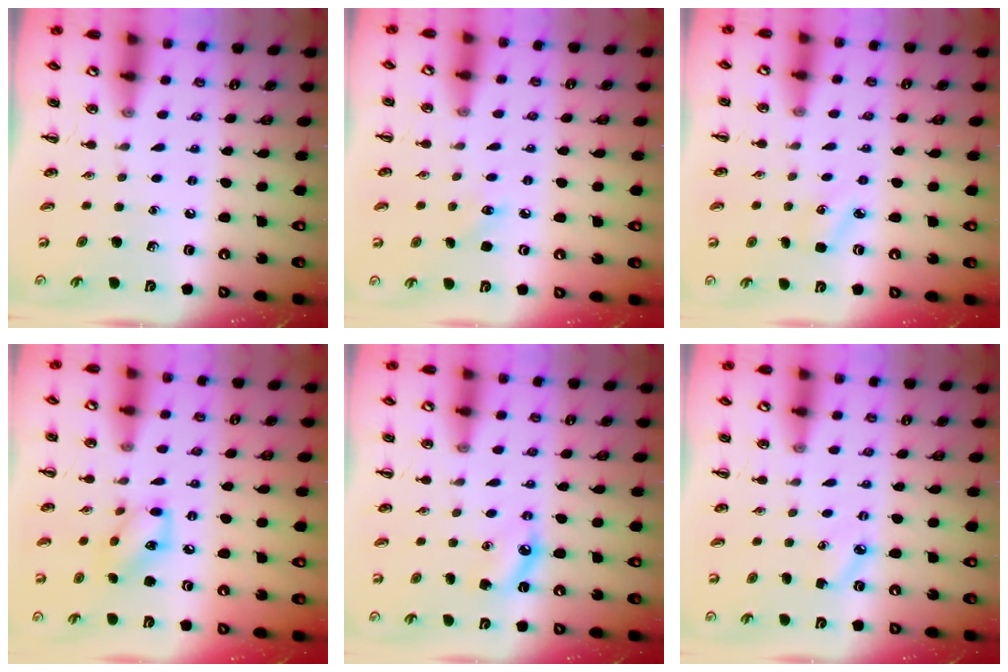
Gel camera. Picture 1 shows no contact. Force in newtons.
{"total": 3.9, "press": 3.7, "slide": 0.9}
{"total": 3.8, "press": 3.6, "slide": 1.2}
{"total": 9.3, "press": 9.3, "slide": 0.3}
{"total": 5.9, "press": 5.6, "slide": 1.9}
{"total": 2.8, "press": 2.7, "slide": 0.7}